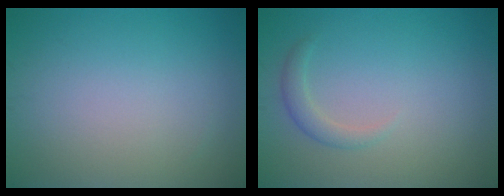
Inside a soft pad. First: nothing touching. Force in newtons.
{"total": 1.5, "press": 1.5, "slide": 0.1}